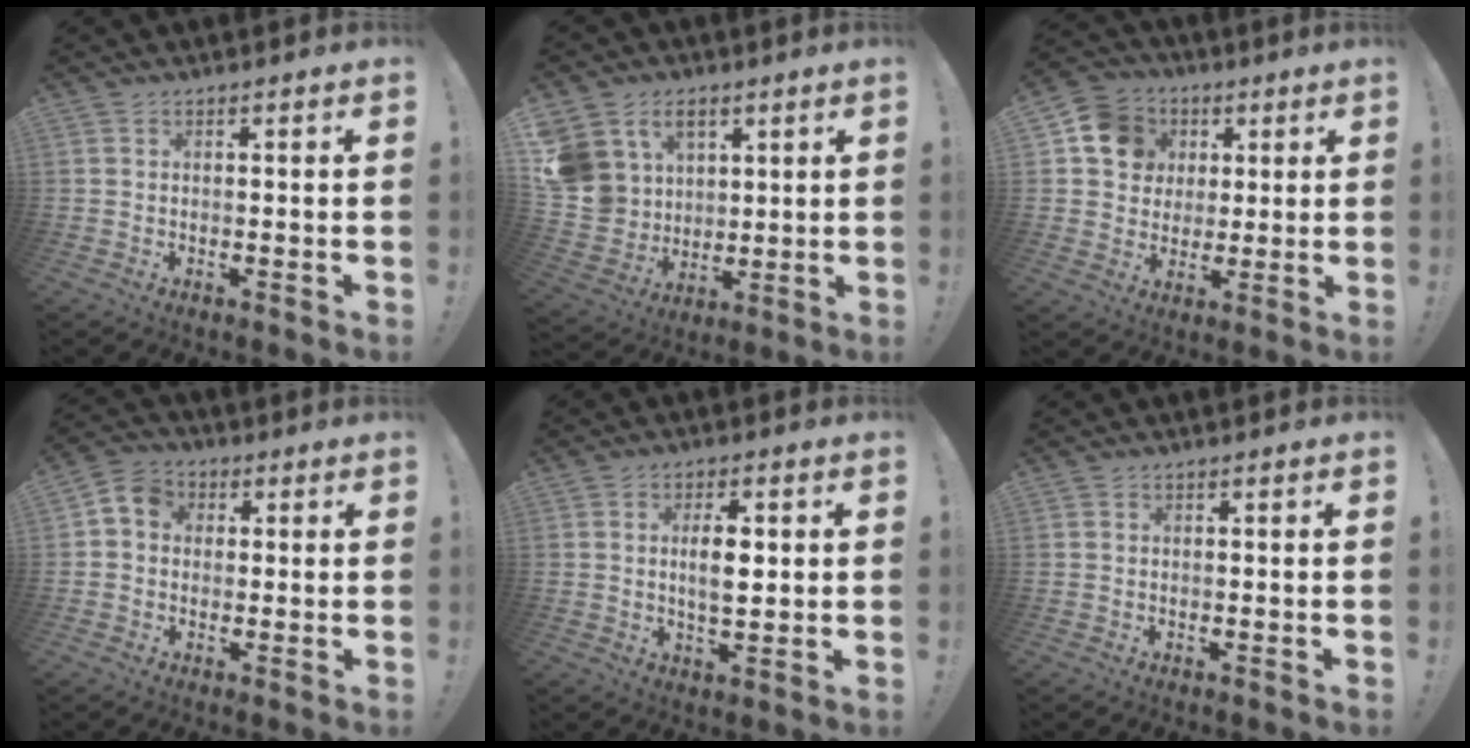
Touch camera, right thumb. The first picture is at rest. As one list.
[{"total": 12.7, "force": [5.8, 10.6, 4.0], "torque": [-0.082, -0.035, 0.121]}, {"total": 12.2, "force": [3.4, 10.9, 4.1], "torque": [-0.046, -0.005, 0.072]}, {"total": 6.1, "force": [0.8, 5.2, 3.0], "torque": [-0.045, 0.013, 0.018]}, {"total": 7.0, "force": [0.9, 3.2, 6.2], "torque": [-0.098, -0.002, 0.009]}, {"total": 0.0}]